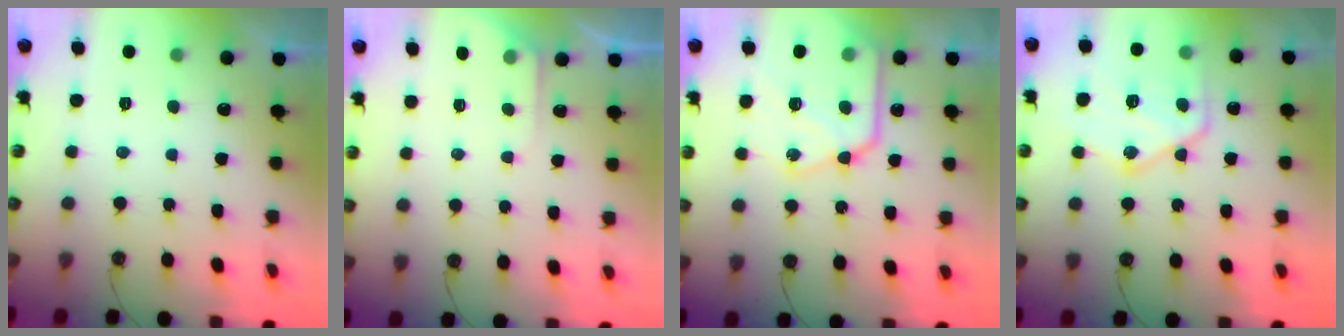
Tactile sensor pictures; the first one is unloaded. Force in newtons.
{"total": 4.0, "press": 3.9, "slide": 0.6}
{"total": 18.8, "press": 18.7, "slide": 1.9}
{"total": 17.6, "press": 17.5, "slide": 1.5}